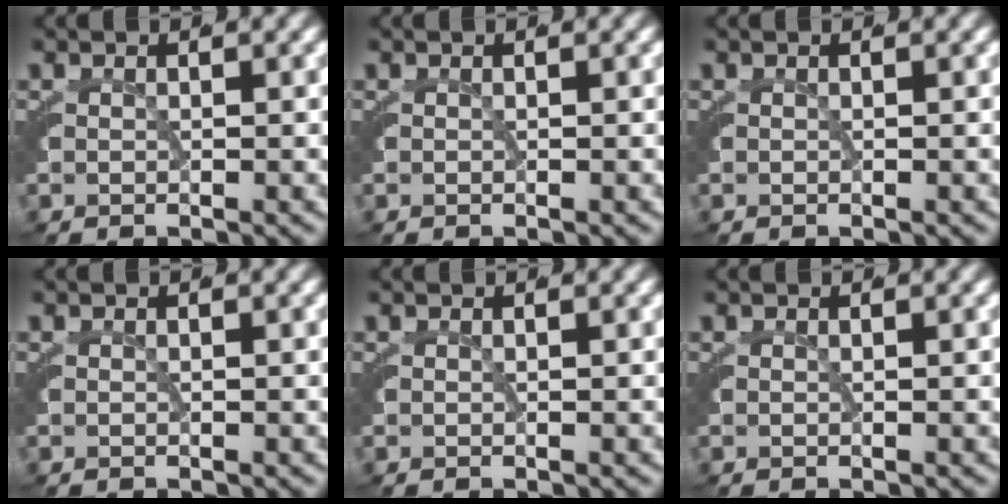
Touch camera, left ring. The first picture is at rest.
{"total": 0.0}
{"total": 0.0}
{"total": 0.0}
{"total": 0.0}
{"total": 0.0}